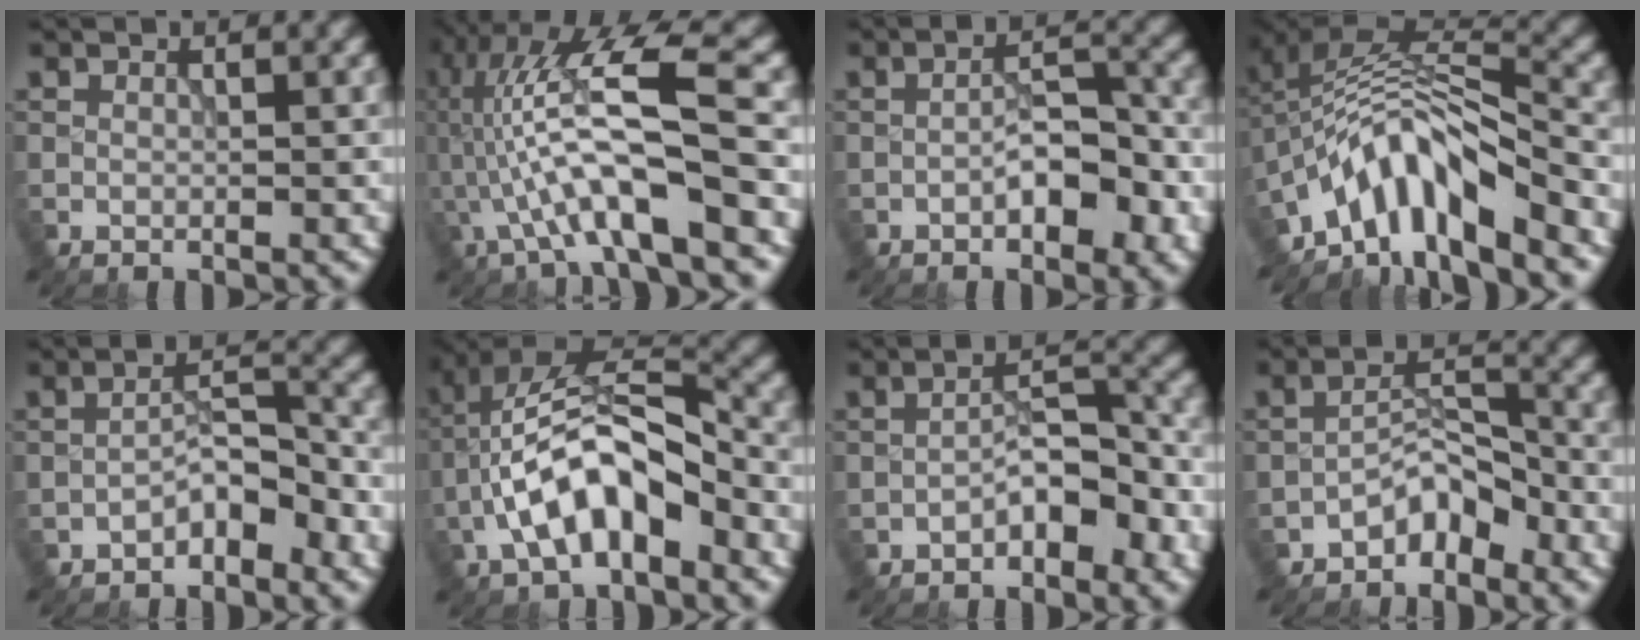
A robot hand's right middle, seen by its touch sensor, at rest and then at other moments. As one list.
[{"total": 9.7, "force": [-1.7, 1.9, 9.3], "torque": [-0.179, 0.026, -0.033]}, {"total": 5.1, "force": [-1.8, 2.1, 4.3], "torque": [-0.066, 0.009, -0.029]}, {"total": 9.6, "force": [-5.9, 3.0, 6.9], "torque": [-0.107, 0.011, -0.114]}, {"total": 3.3, "force": [-2.1, 1.2, 2.2], "torque": [-0.029, 0.020, -0.040]}, {"total": 9.1, "force": [-3.1, 4.1, 7.5], "torque": [-0.144, 0.025, -0.059]}, {"total": 4.5, "force": [-2.1, 1.9, 3.5], "torque": [-0.050, 0.019, -0.037]}, {"total": 3.3, "force": [-2.4, 1.3, 1.8], "torque": [-0.020, 0.022, -0.047]}]